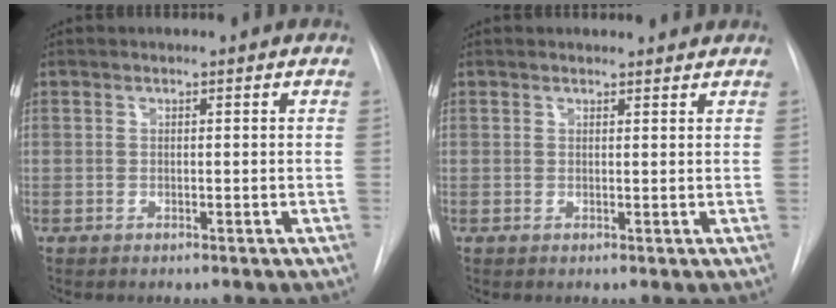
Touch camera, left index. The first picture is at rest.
{"total": 2.6, "force": [2.5, 0.6, 0.2], "torque": [-0.006, 0.006, 0.026]}